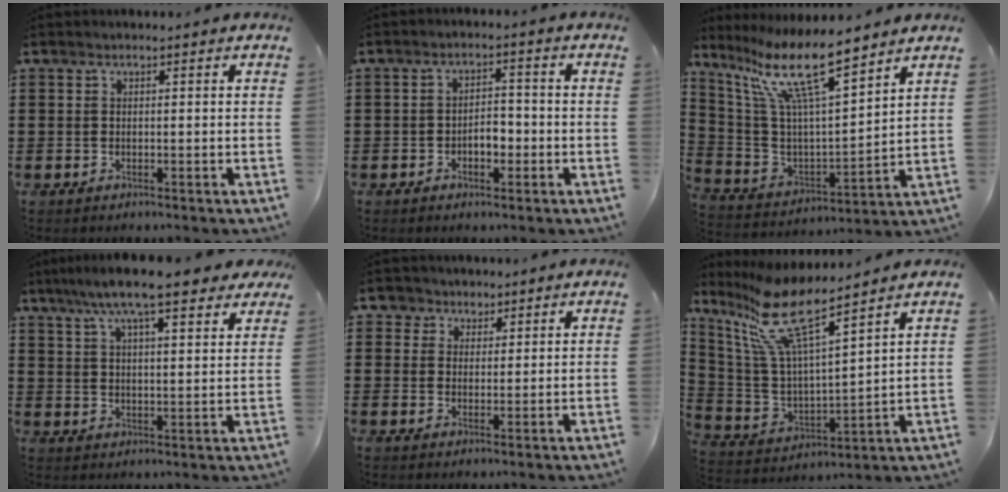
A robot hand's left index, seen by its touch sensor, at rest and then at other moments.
{"total": 3.3, "force": [-1.3, 1.8, 2.5], "torque": [-0.048, 0.007, -0.026]}
{"total": 13.5, "force": [9.2, 2.5, 9.6], "torque": [-0.218, -0.046, 0.156]}
{"total": 9.6, "force": [7.5, 1.4, 5.7], "torque": [-0.126, -0.017, 0.132]}
{"total": 3.1, "force": [1.9, 2.4, 0.0], "torque": [-0.017, 0.012, 0.035]}
{"total": 11.3, "force": [8.6, 1.4, 7.3], "torque": [-0.181, -0.057, 0.143]}